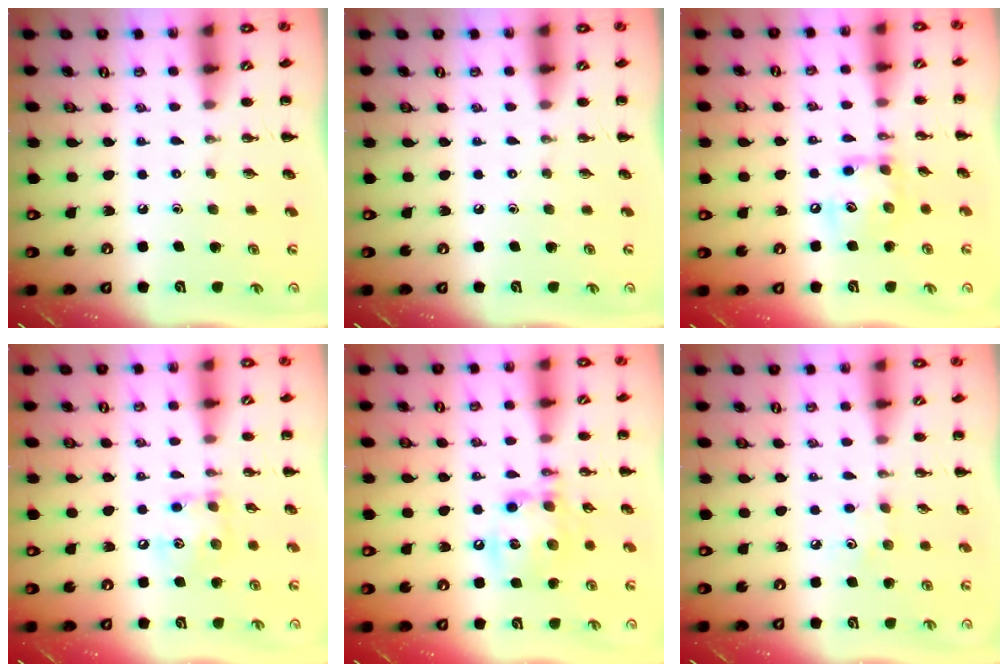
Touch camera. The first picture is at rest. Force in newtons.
{"total": 0.0}
{"total": 11.1, "press": 11.1, "slide": 0.8}
{"total": 9.6, "press": 9.5, "slide": 1.3}
{"total": 13.8, "press": 13.7, "slide": 1.6}
{"total": 3.9, "press": 3.8, "slide": 0.9}